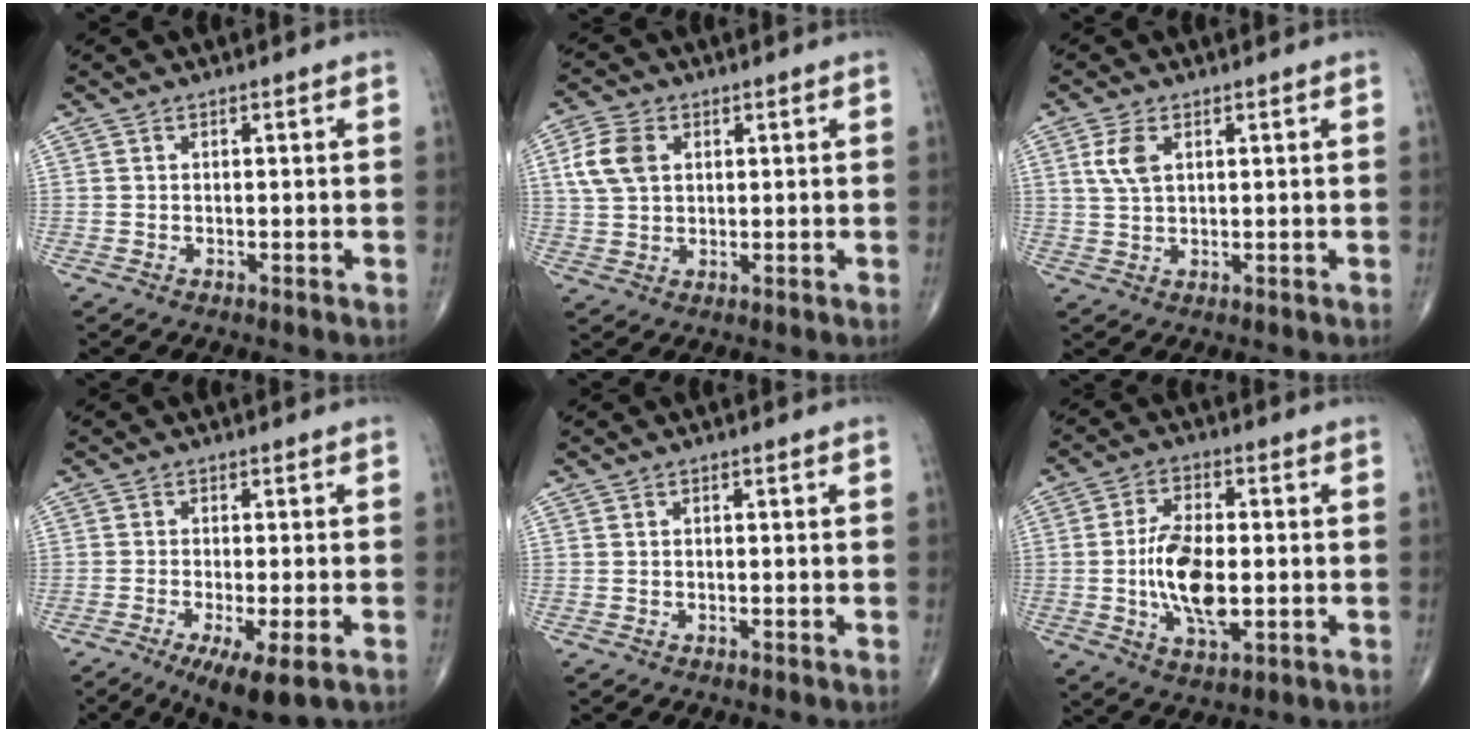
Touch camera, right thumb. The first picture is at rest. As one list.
[{"total": 7.0, "force": [1.9, 4.8, 4.7], "torque": [-0.094, 0.005, 0.037]}, {"total": 4.3, "force": [1.5, 2.3, 3.3], "torque": [-0.073, 0.001, 0.032]}, {"total": 8.0, "force": [-4.2, 1.6, 6.7], "torque": [-0.110, -0.015, -0.066]}, {"total": 0.0}, {"total": 12.0, "force": [-1.3, 5.8, 10.5], "torque": [-0.188, 0.001, -0.022]}]